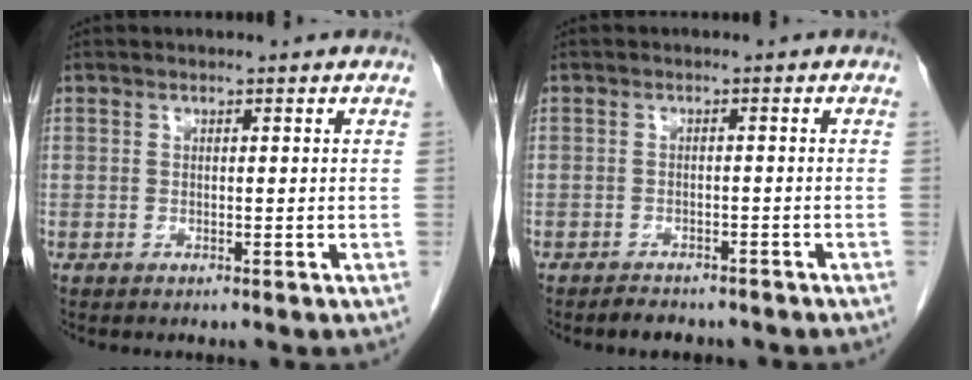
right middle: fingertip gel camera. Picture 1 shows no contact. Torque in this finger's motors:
{"motor_torque": [0.09, -0.04, -0.03, 0.02]}